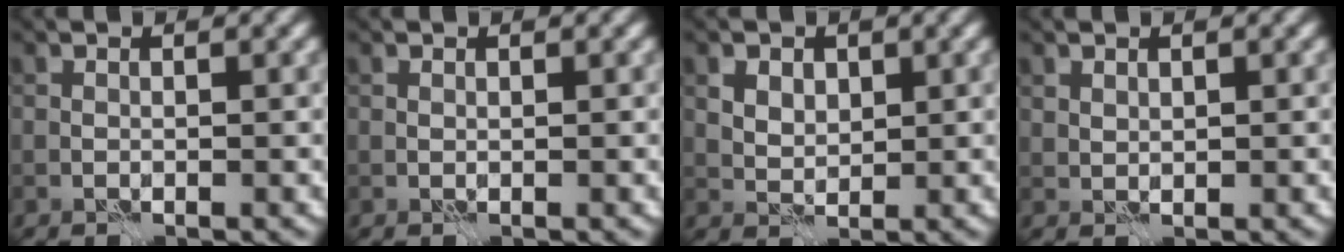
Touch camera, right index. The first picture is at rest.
{"total": 0.0}
{"total": 3.3, "force": [1.7, 2.2, 1.8], "torque": [-0.044, 0.007, 0.029]}
{"total": 0.9, "force": [0.6, 0.5, 0.3], "torque": [-0.008, -0.002, 0.015]}